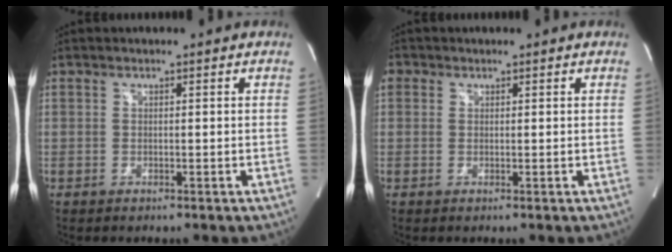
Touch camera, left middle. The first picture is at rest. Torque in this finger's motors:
{"motor_torque": [0.38, -0.26, 0.38, 0.06]}